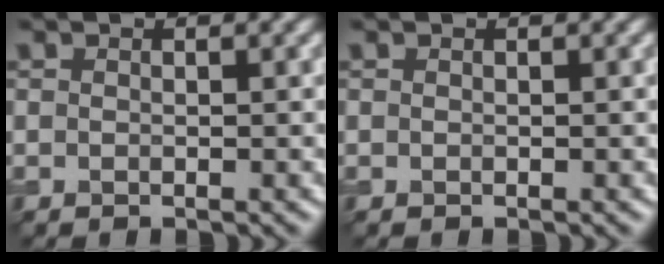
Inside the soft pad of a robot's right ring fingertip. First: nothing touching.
{"total": 0.0}